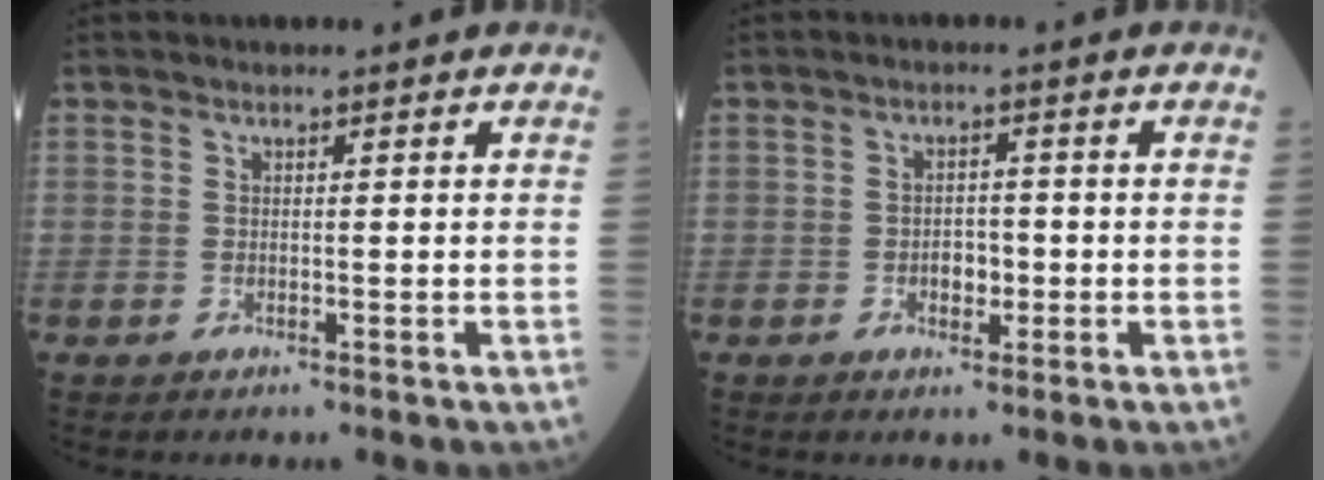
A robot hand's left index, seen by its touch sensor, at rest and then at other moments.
{"total": 2.6, "force": [-0.7, 1.6, 1.9], "torque": [-0.025, 0.006, -0.010]}